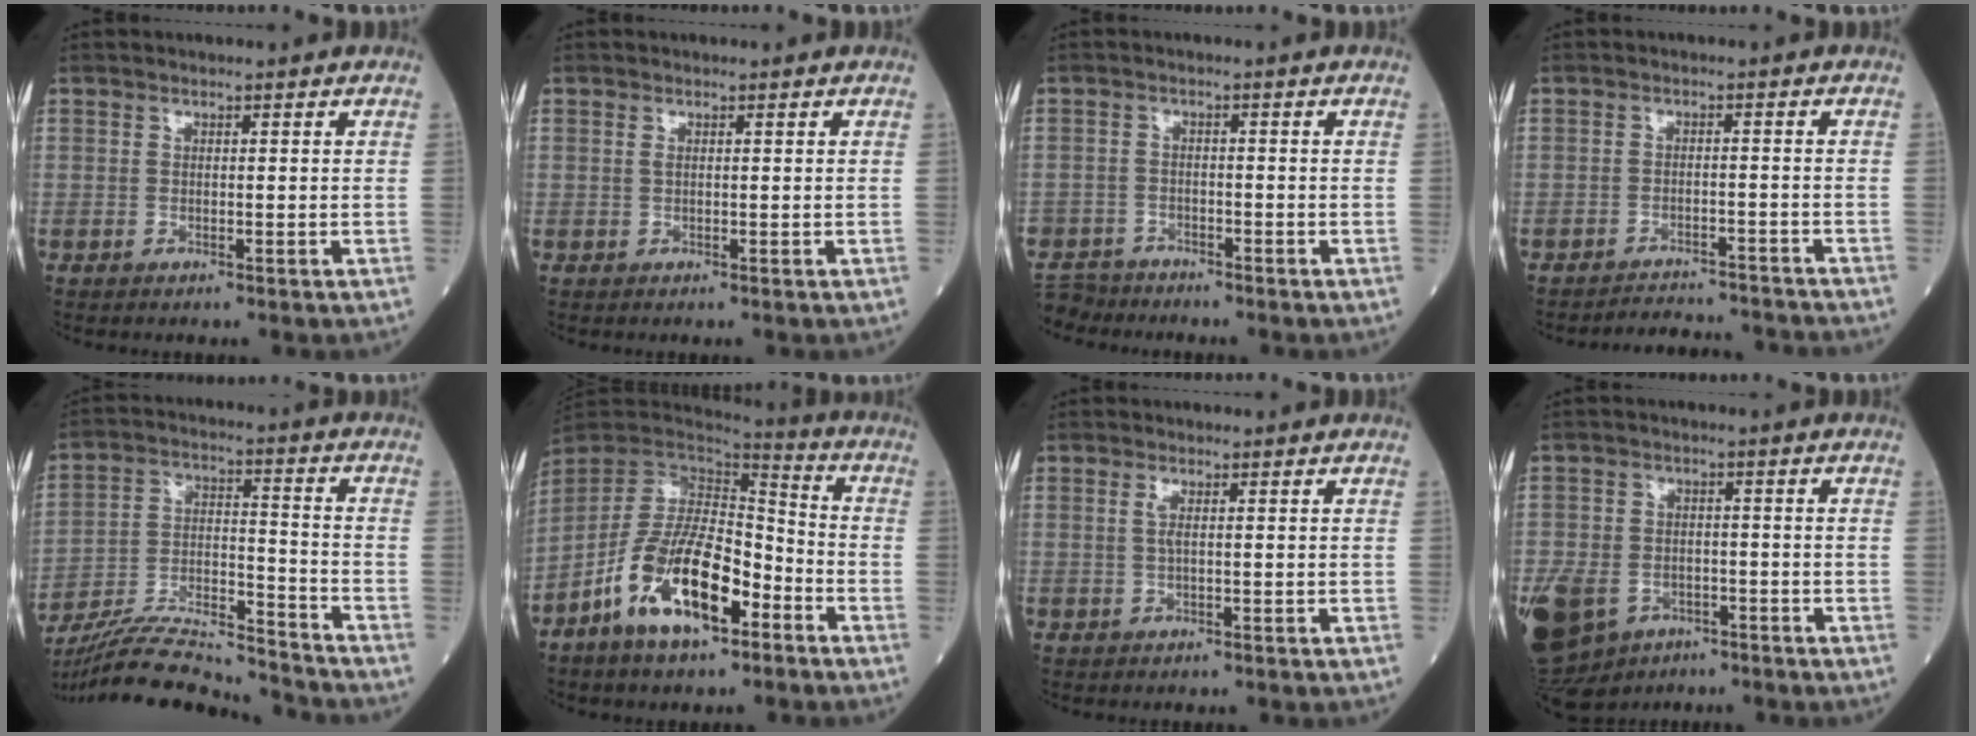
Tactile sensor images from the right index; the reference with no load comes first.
{"total": 0.6, "force": [0.3, 0.1, 0.5], "torque": [-0.017, 0.005, 0.007]}
{"total": 4.9, "force": [-4.6, 1.7, -0.6], "torque": [0.017, -0.006, -0.089]}
{"total": 8.1, "force": [-8.1, 0.5, 0.7], "torque": [-0.004, 0.007, -0.103]}
{"total": 18.1, "force": [-17.2, 0.5, 5.5], "torque": [-0.121, -0.001, -0.294]}
{"total": 14.5, "force": [-6.5, 5.4, 11.7], "torque": [-0.227, 0.003, -0.121]}
{"total": 1.2, "force": [0.3, 0.0, 1.2], "torque": [-0.032, 0.001, 0.004]}
{"total": 23.1, "force": [-10.3, 17.6, 10.8], "torque": [-0.368, -0.022, -0.159]}